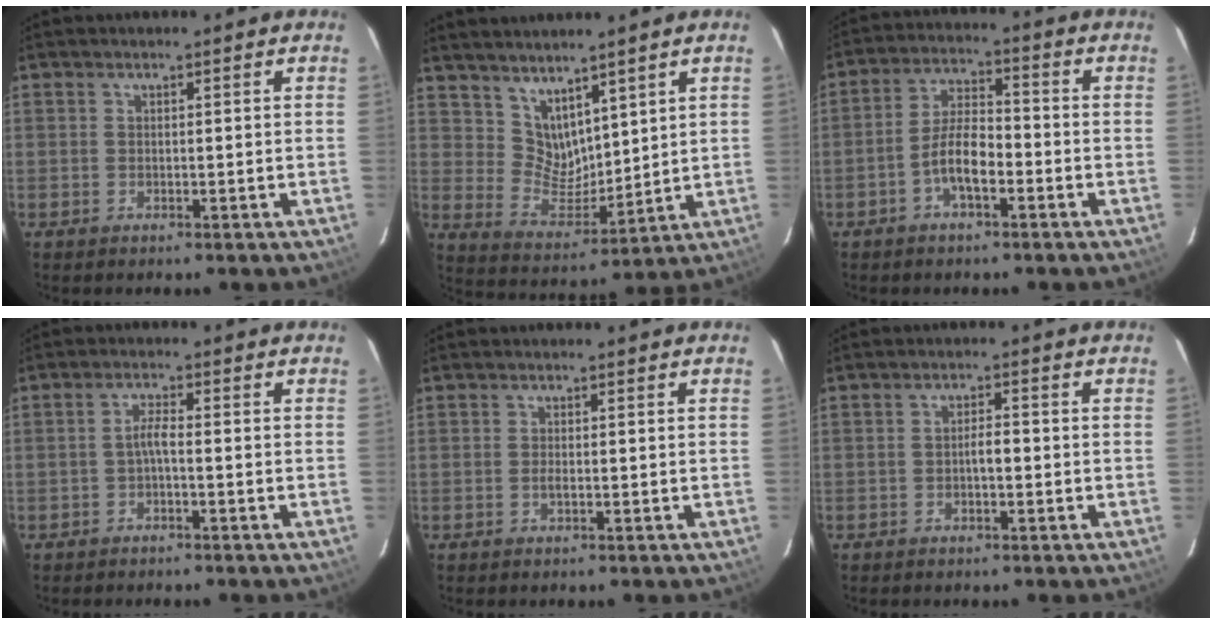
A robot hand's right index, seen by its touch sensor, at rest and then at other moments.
{"total": 8.5, "force": [6.4, 4.6, 3.2], "torque": [-0.056, -0.001, 0.136]}
{"total": 6.8, "force": [-3.1, 2.3, 5.6], "torque": [-0.119, 0.013, -0.056]}
{"total": 2.0, "force": [-1.0, 0.1, 1.8], "torque": [-0.036, 0.007, -0.020]}
{"total": 0.9, "force": [-0.3, 0.1, 0.8], "torque": [-0.018, 0.000, -0.005]}
{"total": 2.2, "force": [-0.8, 0.6, 2.0], "torque": [-0.037, 0.007, -0.013]}